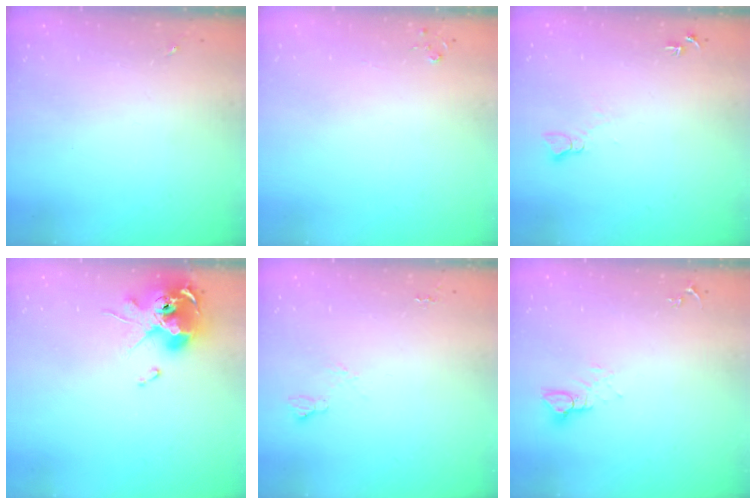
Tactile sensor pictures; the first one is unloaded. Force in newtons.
{"total": 2.8, "press": 2.8, "slide": 0.3}
{"total": 5.2, "press": 5.2, "slide": 0.6}
{"total": 13.0, "press": 12.9, "slide": 1.8}
{"total": 5.5, "press": 5.4, "slide": 0.7}
{"total": 4.2, "press": 4.2, "slide": 0.4}